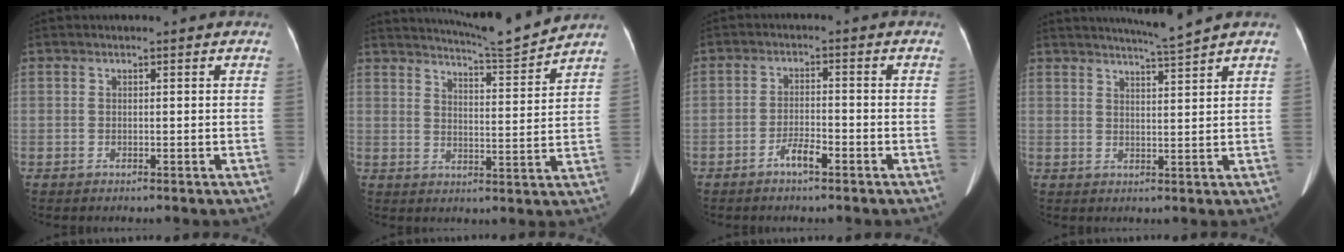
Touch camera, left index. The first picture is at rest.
{"total": 9.5, "force": [9.1, -1.6, 2.0], "torque": [-0.041, -0.022, 0.139]}
{"total": 3.2, "force": [-2.2, 0.6, 2.2], "torque": [-0.040, 0.002, -0.041]}
{"total": 4.3, "force": [3.8, -1.7, 1.2], "torque": [-0.021, -0.011, 0.066]}